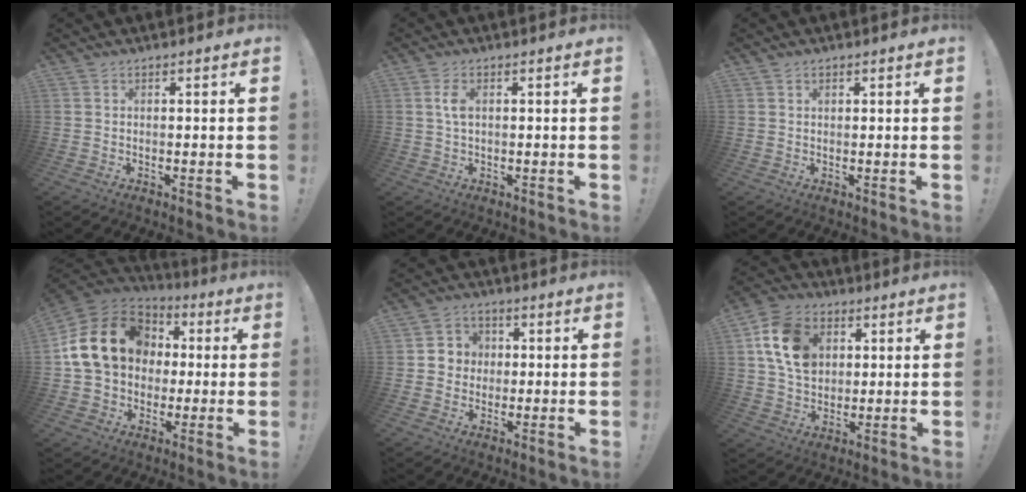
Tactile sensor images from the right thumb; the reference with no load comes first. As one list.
[{"total": 3.6, "force": [0.7, 2.1, 2.8], "torque": [-0.043, 0.001, 0.009]}, {"total": 0.8, "force": [0.6, 0.5, 0.2], "torque": [-0.002, -0.001, 0.011]}, {"total": 20.9, "force": [4.5, 16.2, 12.4], "torque": [-0.213, -0.002, 0.099]}, {"total": 6.3, "force": [0.2, 6.2, 1.2], "torque": [-0.014, 0.003, 0.007]}, {"total": 16.2, "force": [4.6, 12.6, 9.1], "torque": [-0.138, -0.006, 0.095]}]